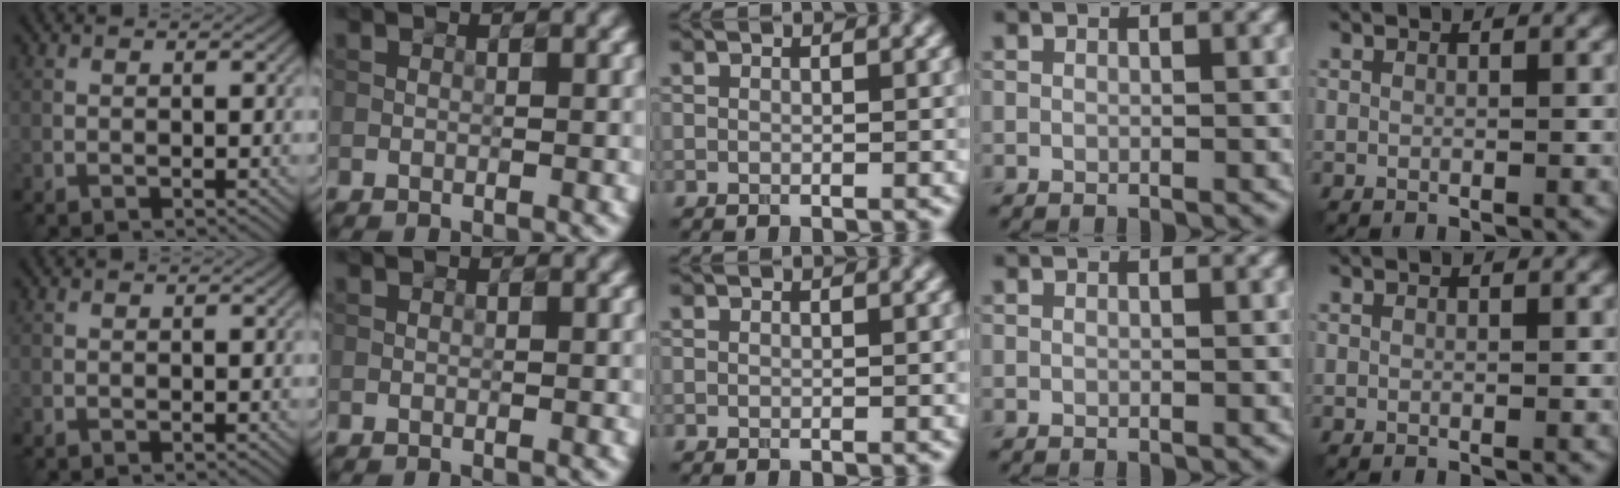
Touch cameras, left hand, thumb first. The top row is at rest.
{}